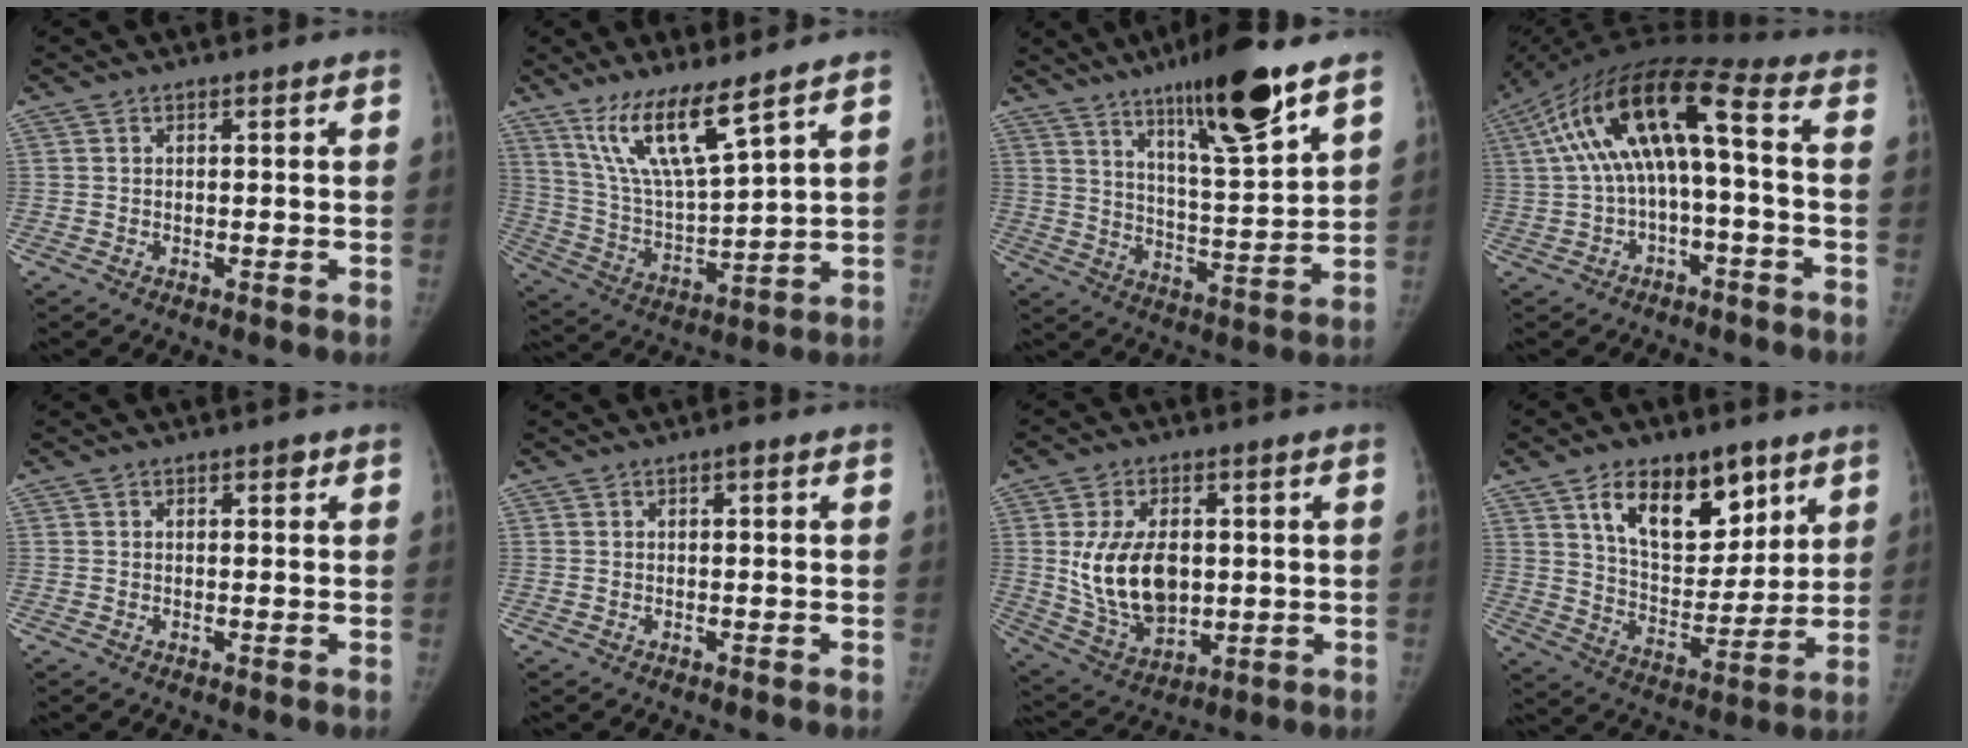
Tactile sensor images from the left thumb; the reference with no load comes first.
{"total": 13.1, "force": [8.8, 1.9, 9.5], "torque": [-0.175, -0.055, 0.185]}
{"total": 16.9, "force": [10.6, 2.4, 12.9], "torque": [-0.193, -0.060, 0.178]}
{"total": 15.2, "force": [0.5, 4.8, 14.4], "torque": [-0.290, 0.073, 0.010]}
{"total": 0.8, "force": [0.4, 0.5, 0.4], "torque": [0.003, -0.001, 0.004]}
{"total": 0.8, "force": [0.3, 0.3, 0.7], "torque": [-0.012, 0.003, 0.000]}
{"total": 14.3, "force": [1.1, 9.2, 10.9], "torque": [-0.169, -0.014, 0.037]}
{"total": 16.8, "force": [9.0, 9.2, 10.7], "torque": [-0.118, -0.050, 0.161]}